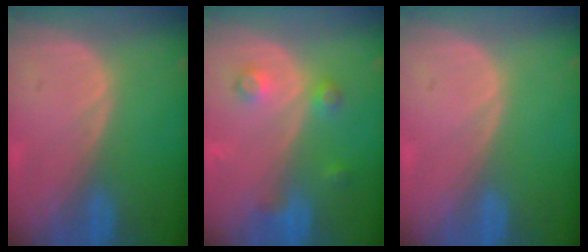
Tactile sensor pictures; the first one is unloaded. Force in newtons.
{"total": 3.8, "press": 3.5, "slide": 1.4}
{"total": 0.0}